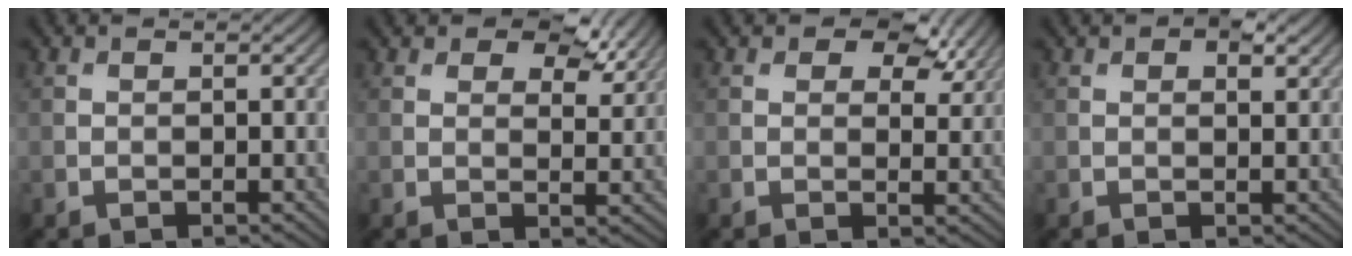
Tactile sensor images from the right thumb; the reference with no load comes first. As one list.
[{"total": 7.6, "force": [5.1, 3.5, 4.3], "torque": [-0.065, -0.002, 0.077]}, {"total": 7.1, "force": [4.3, 3.7, 4.1], "torque": [-0.058, -0.001, 0.062]}, {"total": 3.6, "force": [2.1, 1.6, 2.4], "torque": [-0.040, 0.001, 0.033]}]